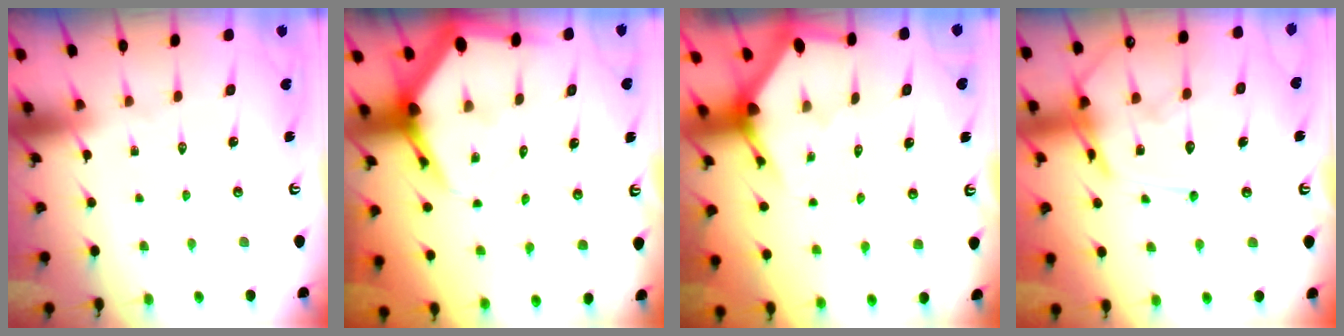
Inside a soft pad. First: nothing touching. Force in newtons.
{"total": 7.4, "press": 7.4, "slide": 0.8}
{"total": 2.8, "press": 2.8, "slide": 0.2}
{"total": 15.6, "press": 15.6, "slide": 1.5}